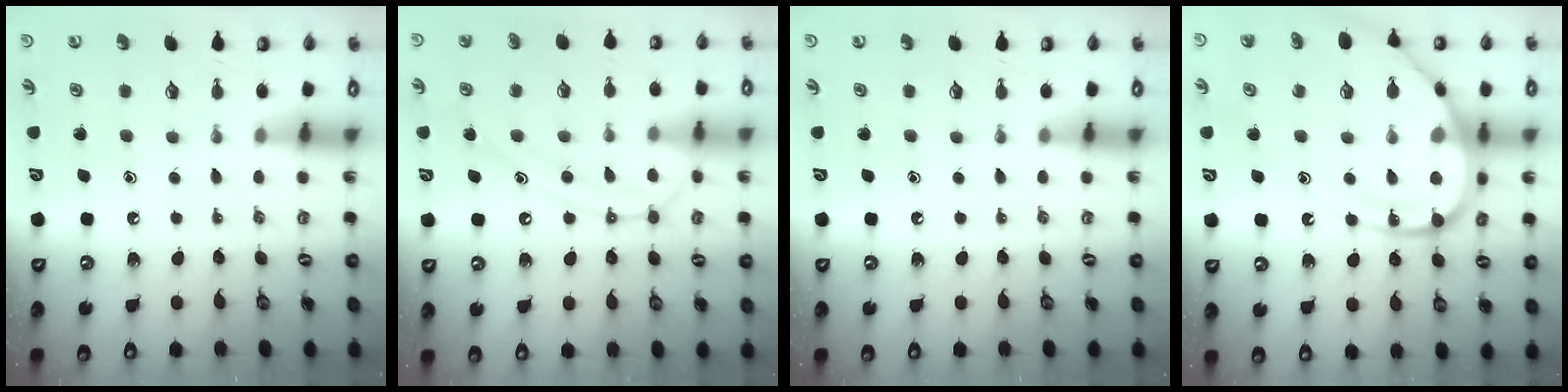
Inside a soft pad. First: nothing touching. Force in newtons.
{"total": 13.0, "press": 13.0, "slide": 1.2}
{"total": 0.0}
{"total": 16.5, "press": 16.4, "slide": 1.5}